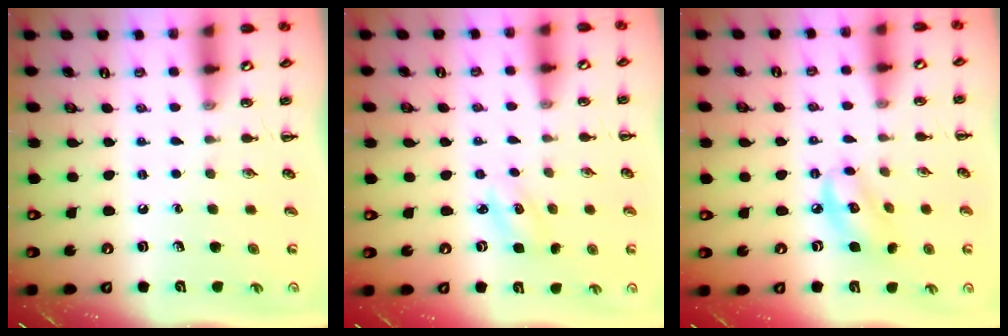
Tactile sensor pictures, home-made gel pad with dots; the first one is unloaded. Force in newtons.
{"total": 3.5, "press": 3.3, "slide": 1.1}
{"total": 7.5, "press": 7.5, "slide": 0.3}